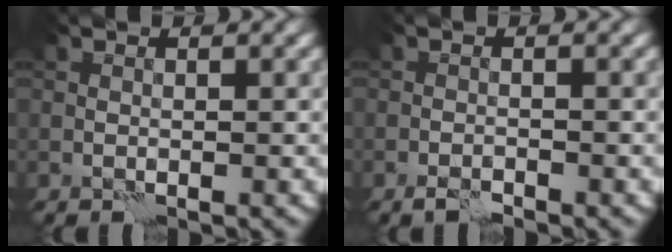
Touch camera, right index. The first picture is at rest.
{"total": 1.3, "force": [-1.1, 0.2, 0.5], "torque": [-0.012, 0.000, -0.024]}